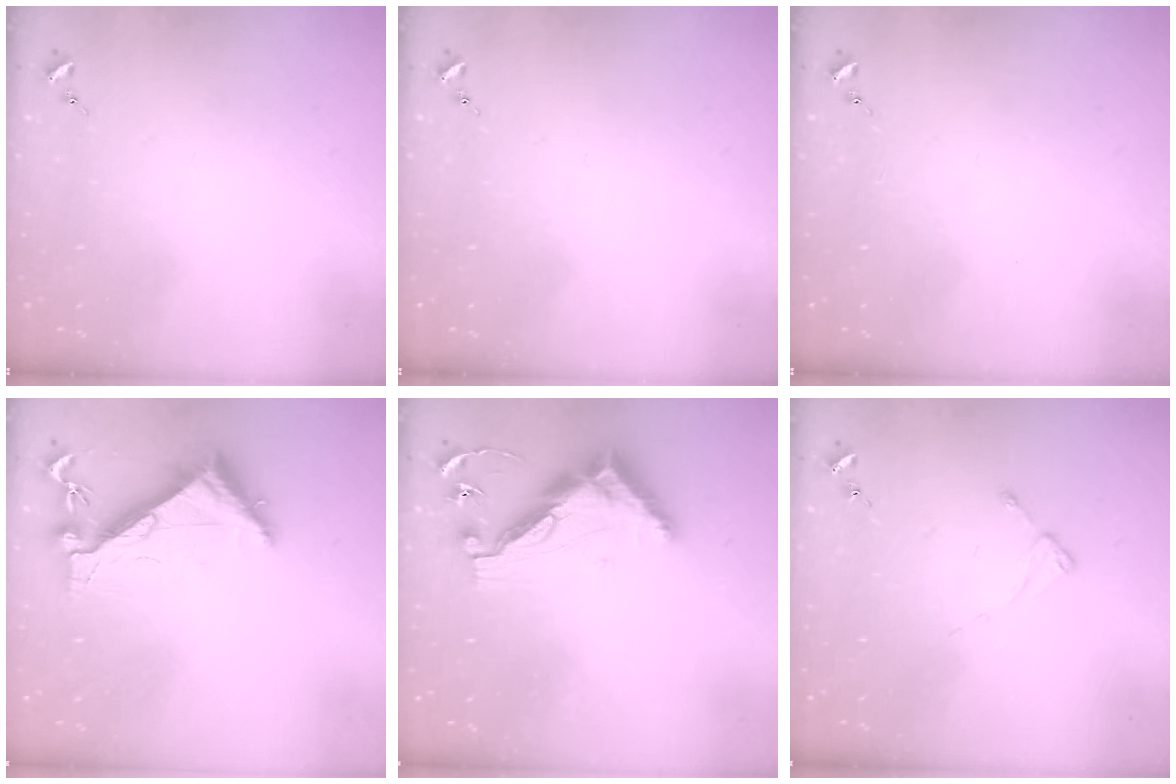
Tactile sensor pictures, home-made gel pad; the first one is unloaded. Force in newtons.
{"total": 0.0}
{"total": 0.0}
{"total": 6.4, "press": 6.4, "slide": 0.5}
{"total": 12.7, "press": 12.7, "slide": 0.5}
{"total": 2.4, "press": 2.4, "slide": 0.3}